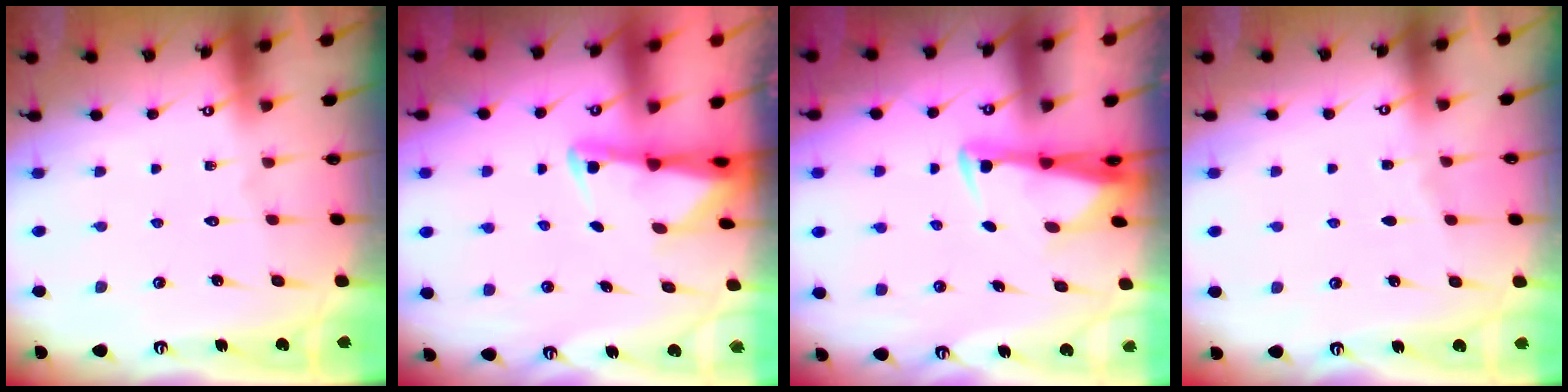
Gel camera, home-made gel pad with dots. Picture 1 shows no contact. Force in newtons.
{"total": 2.4, "press": 2.4, "slide": 0.5}
{"total": 2.9, "press": 2.9, "slide": 0.6}
{"total": 2.2, "press": 2.2, "slide": 0.4}